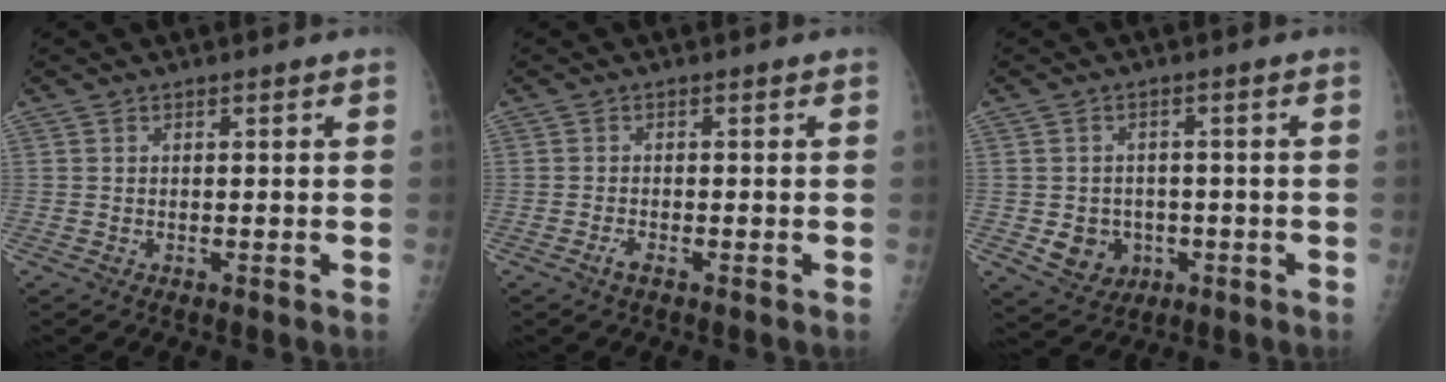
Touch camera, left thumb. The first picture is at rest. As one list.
[{"total": 1.3, "force": [-0.8, 0.4, 0.9], "torque": [-0.024, 0.000, -0.018]}, {"total": 6.2, "force": [-1.4, 5.5, 2.4], "torque": [-0.014, 0.007, -0.010]}]